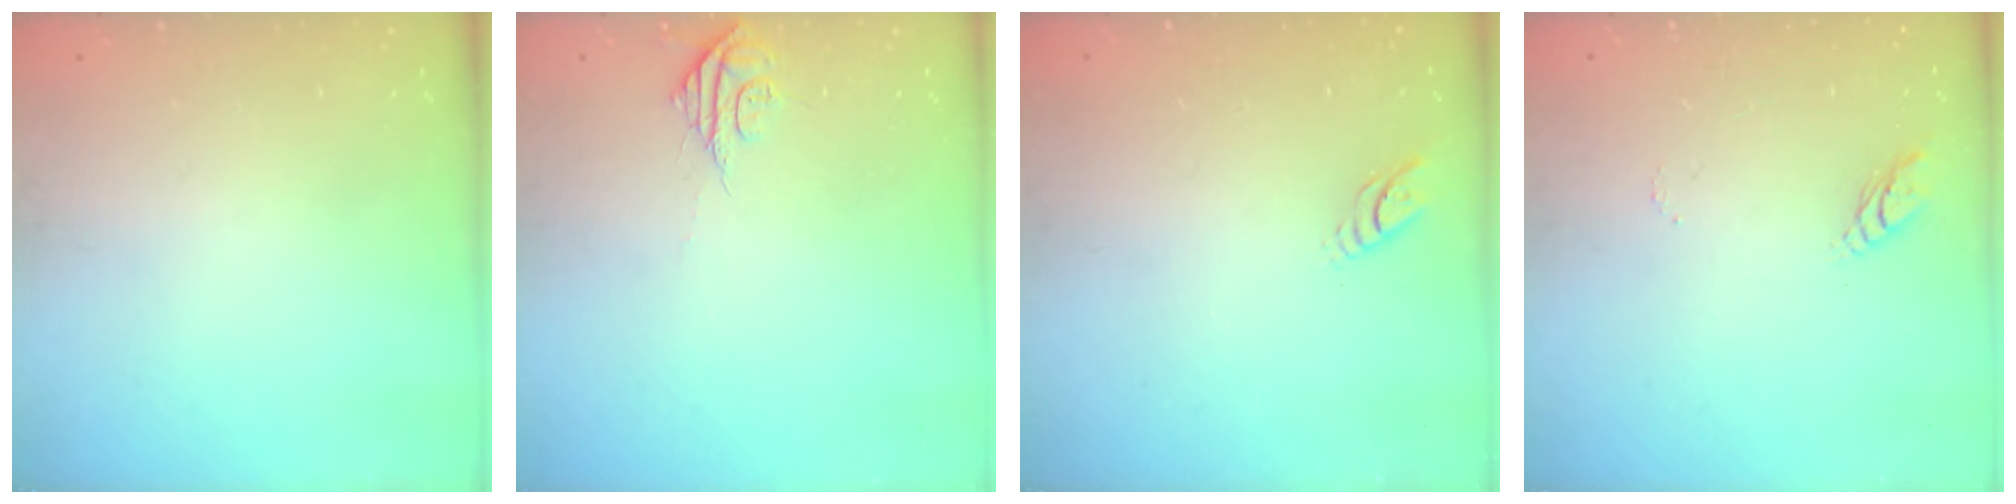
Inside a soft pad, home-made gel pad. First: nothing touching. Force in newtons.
{"total": 5.6, "press": 5.6, "slide": 0.4}
{"total": 3.7, "press": 3.6, "slide": 0.5}
{"total": 4.6, "press": 4.6, "slide": 0.4}